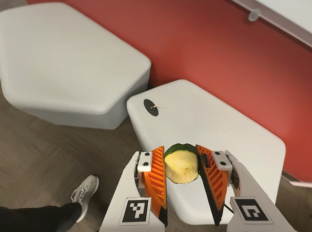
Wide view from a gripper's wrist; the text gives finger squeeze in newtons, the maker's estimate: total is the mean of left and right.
{"total": 11.8, "left": 12.2, "right": 11.3}